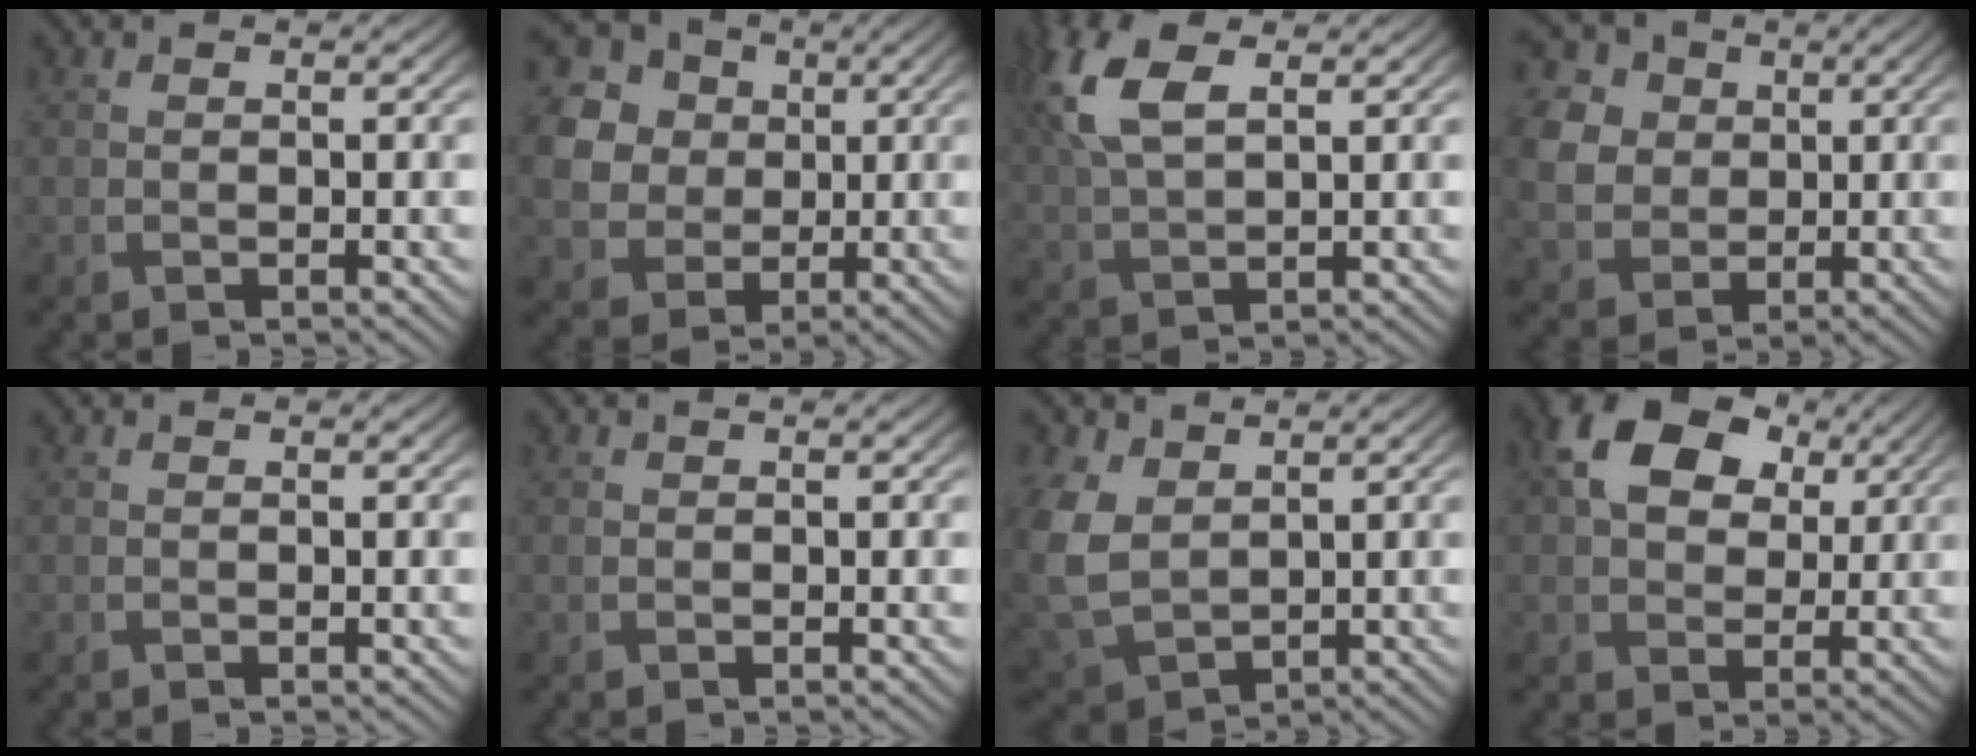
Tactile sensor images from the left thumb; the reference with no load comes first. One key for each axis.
{"total": 17.9, "fx": 5.1, "fy": 15.7, "fz": 6.8, "tx": -0.254, "ty": 0.008, "tz": 0.090}
{"total": 9.0, "fx": 3.6, "fy": 4.2, "fz": 7.1, "tx": -0.193, "ty": 0.017, "tz": 0.072}
{"total": 8.6, "fx": 1.9, "fy": 7.3, "fz": 4.1, "tx": -0.163, "ty": 0.007, "tz": 0.033}
{"total": 0.0}
{"total": 0.0}
{"total": 8.8, "fx": 2.5, "fy": 6.3, "fz": 5.6, "tx": -0.181, "ty": -0.001, "tz": 0.053}
{"total": 11.8, "fx": 4.4, "fy": 8.2, "fz": 7.2, "tx": -0.161, "ty": 0.017, "tz": 0.078}